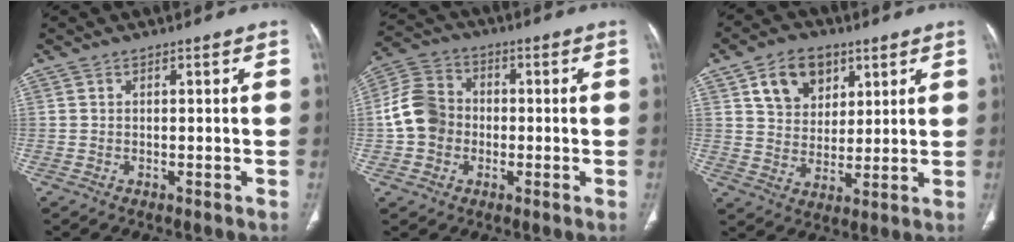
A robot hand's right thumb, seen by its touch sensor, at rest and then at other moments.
{"total": 9.4, "force": [-1.0, 8.1, 4.7], "torque": [-0.073, 0.029, -0.030]}
{"total": 10.8, "force": [5.1, 7.8, 5.5], "torque": [-0.058, -0.019, 0.091]}